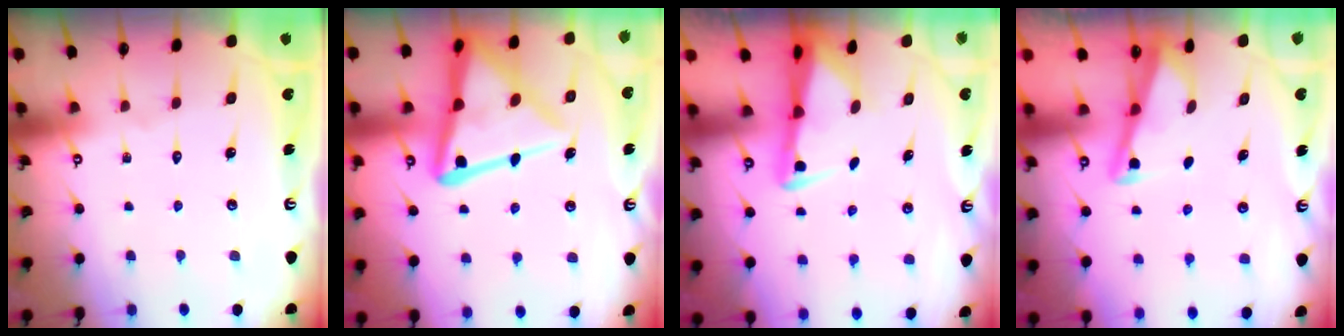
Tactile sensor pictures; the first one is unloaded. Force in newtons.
{"total": 17.7, "press": 17.6, "slide": 1.8}
{"total": 3.0, "press": 2.9, "slide": 0.5}
{"total": 2.8, "press": 2.8, "slide": 0.4}